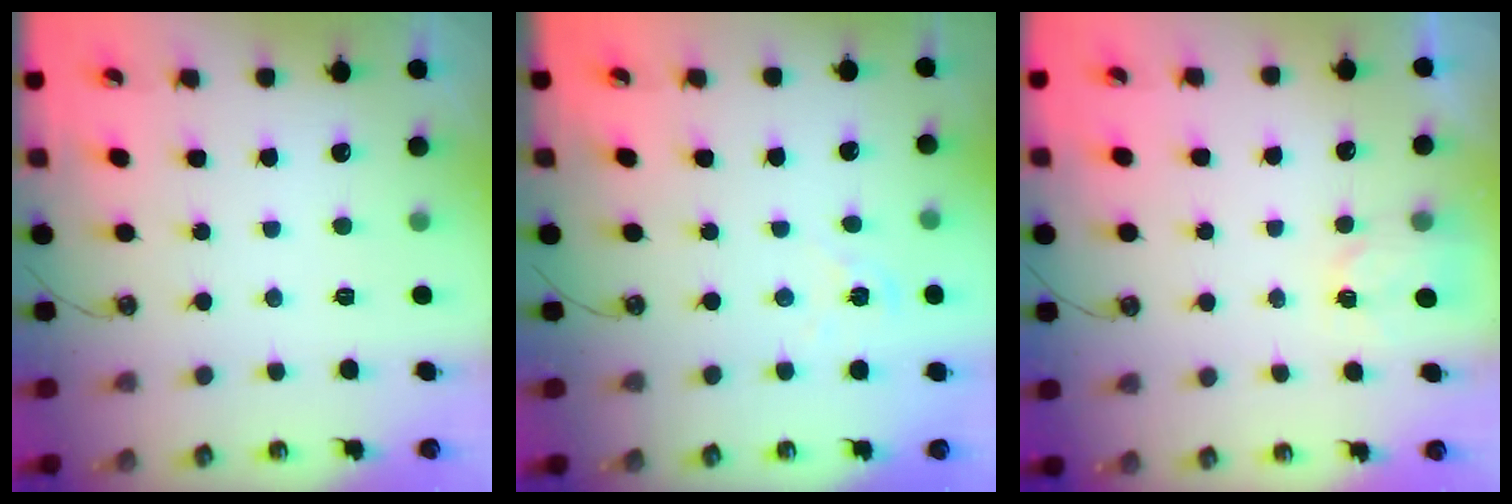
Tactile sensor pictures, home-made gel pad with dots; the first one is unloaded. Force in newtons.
{"total": 4.3, "press": 4.3, "slide": 0.4}
{"total": 2.7, "press": 2.7, "slide": 0.4}